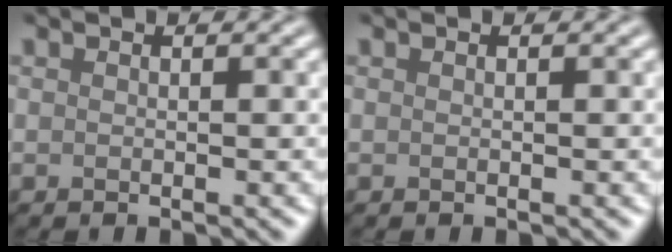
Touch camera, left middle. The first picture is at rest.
{"total": 0.0}